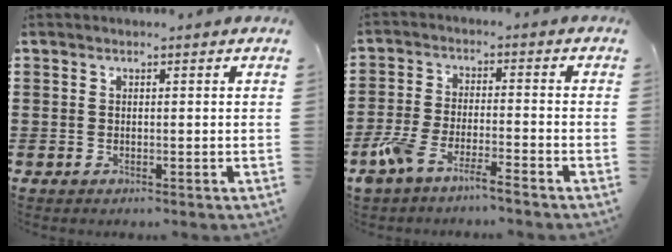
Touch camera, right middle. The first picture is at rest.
{"total": 5.7, "force": [-4.8, 0.4, 3.0], "torque": [-0.079, -0.010, -0.097]}